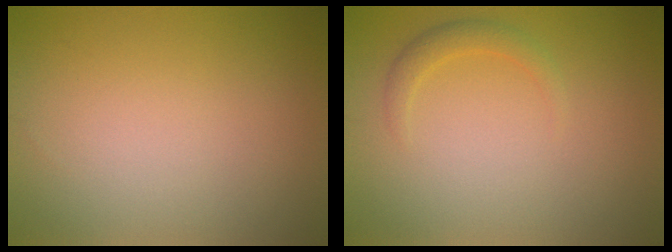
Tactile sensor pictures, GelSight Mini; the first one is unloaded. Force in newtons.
{"total": 1.5, "press": 1.5, "slide": 0.1}